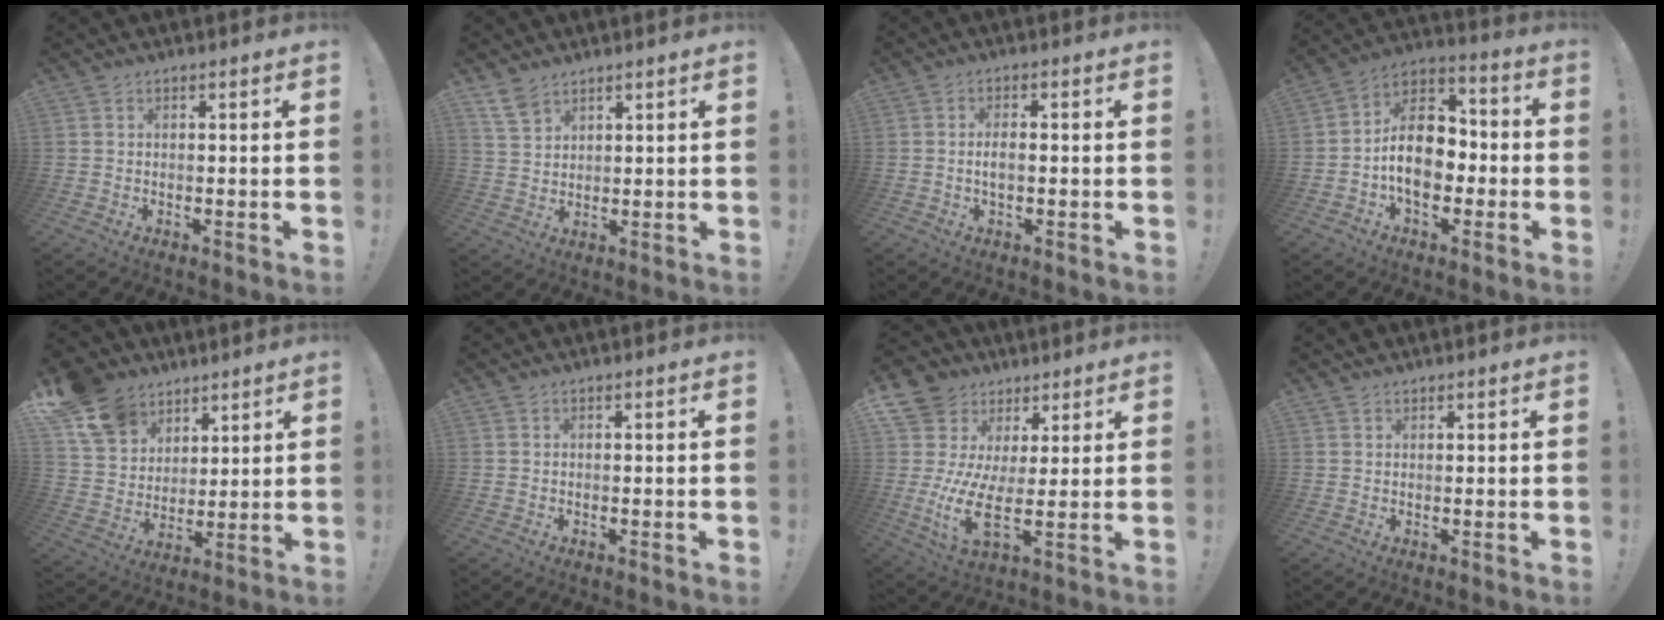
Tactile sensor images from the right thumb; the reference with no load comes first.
{"total": 6.3, "force": [4.8, 3.6, 2.0], "torque": [-0.034, -0.028, 0.094]}
{"total": 3.0, "force": [-0.5, 1.0, 2.8], "torque": [-0.047, -0.001, -0.014]}
{"total": 16.4, "force": [-2.7, 11.3, 11.6], "torque": [-0.195, 0.030, -0.039]}
{"total": 15.0, "force": [9.1, 10.8, 5.0], "torque": [-0.091, -0.053, 0.185]}
{"total": 0.0}
{"total": 11.4, "force": [2.1, 7.1, 8.7], "torque": [-0.194, -0.039, 0.035]}
{"total": 0.9, "force": [0.8, 0.4, 0.1], "torque": [0.002, -0.002, 0.016]}